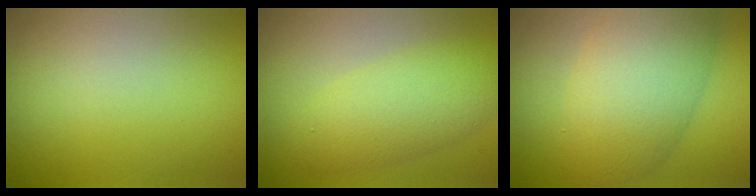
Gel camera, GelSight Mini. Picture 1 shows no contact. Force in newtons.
{"total": 4.8, "press": 4.8, "slide": 0.1}
{"total": 8.2, "press": 8.2, "slide": 0.3}